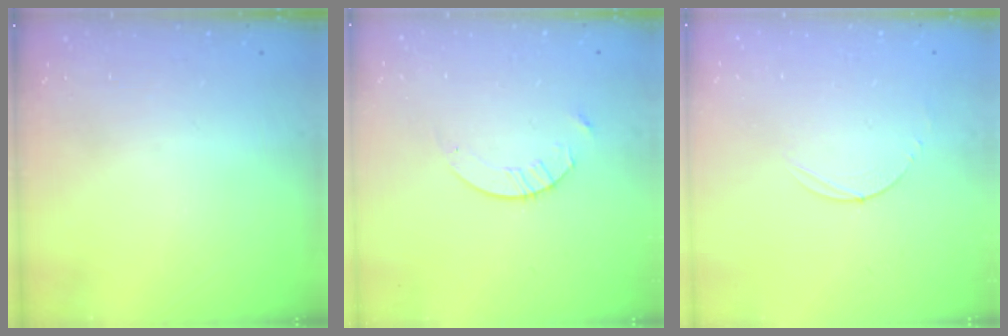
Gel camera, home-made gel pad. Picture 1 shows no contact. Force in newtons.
{"total": 4.2, "press": 4.2, "slide": 0.4}
{"total": 3.0, "press": 3.0, "slide": 0.3}